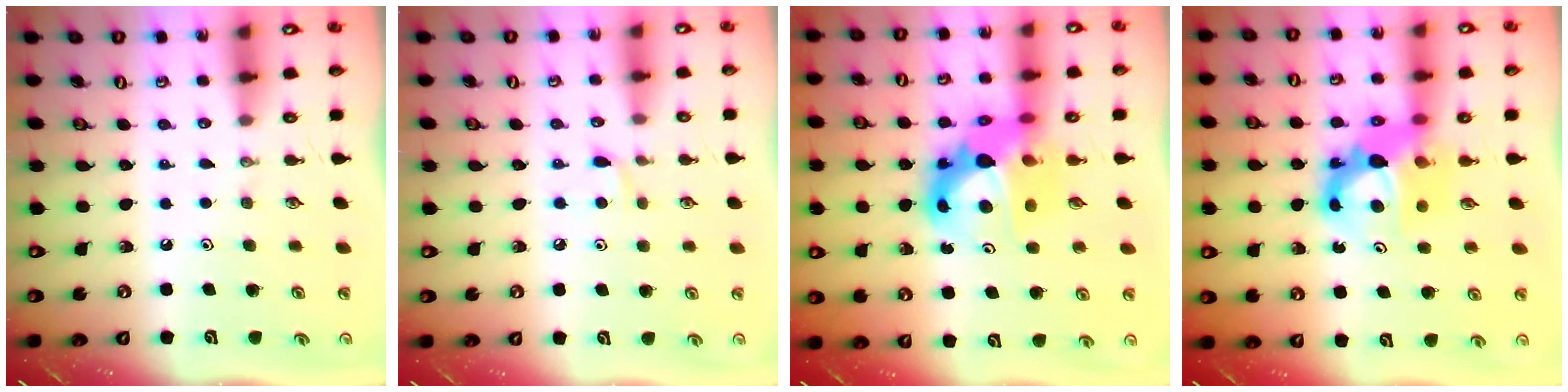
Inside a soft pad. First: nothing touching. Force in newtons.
{"total": 5.0, "press": 5.0, "slide": 0.7}
{"total": 13.9, "press": 13.9, "slide": 1.0}
{"total": 11.9, "press": 11.8, "slide": 0.9}